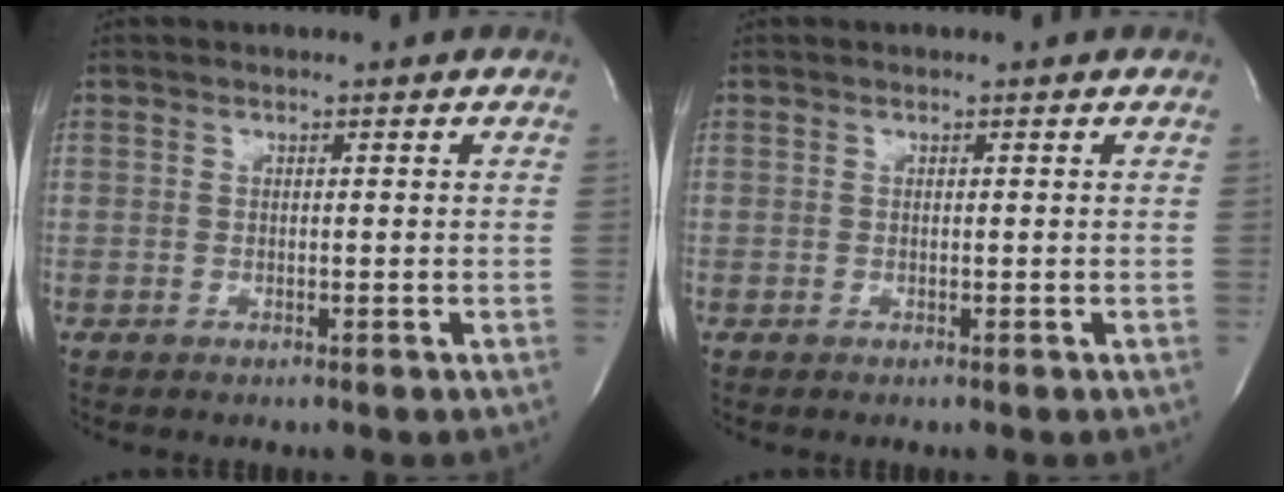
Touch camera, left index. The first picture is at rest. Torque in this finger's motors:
{"motor_torque": [0.00, 0.00, 0.00, 0.01]}